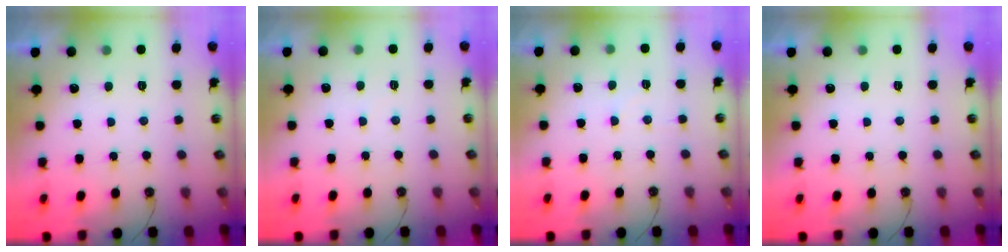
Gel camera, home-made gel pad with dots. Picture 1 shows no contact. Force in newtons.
{"total": 1.8, "press": 1.7, "slide": 0.3}
{"total": 3.7, "press": 3.6, "slide": 0.6}
{"total": 0.0}